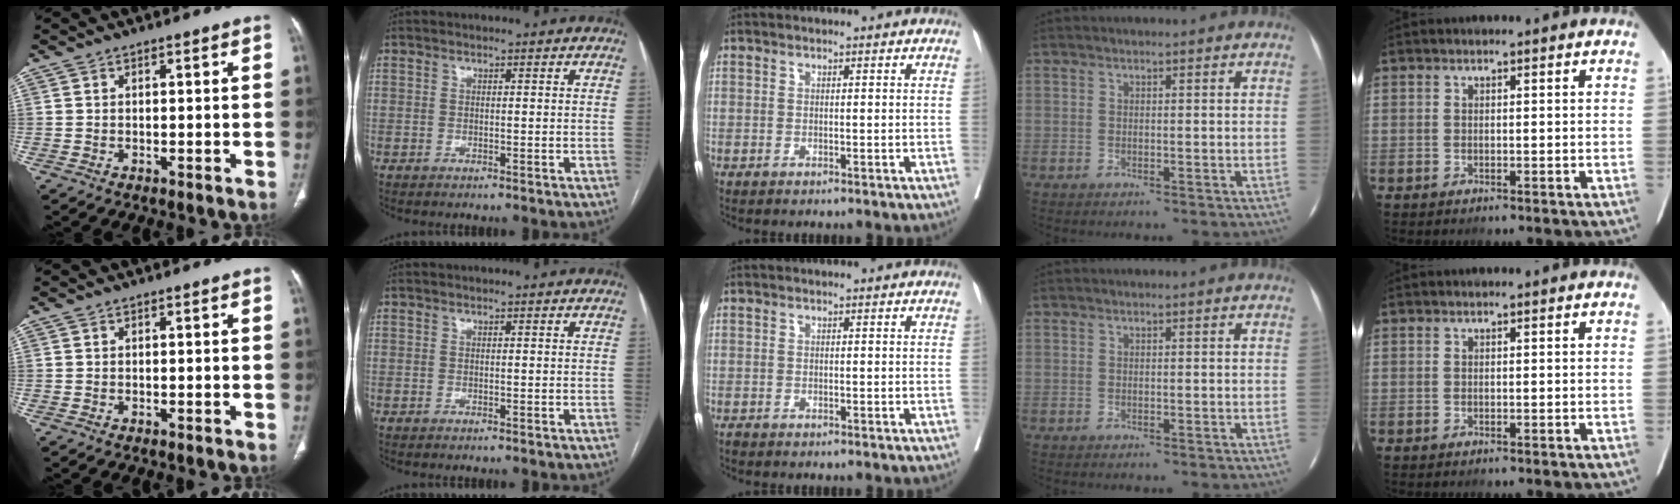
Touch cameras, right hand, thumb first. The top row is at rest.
{}